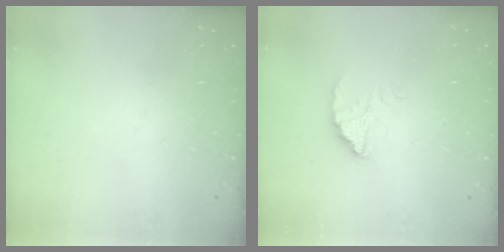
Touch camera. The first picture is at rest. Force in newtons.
{"total": 3.2, "press": 3.2, "slide": 0.2}